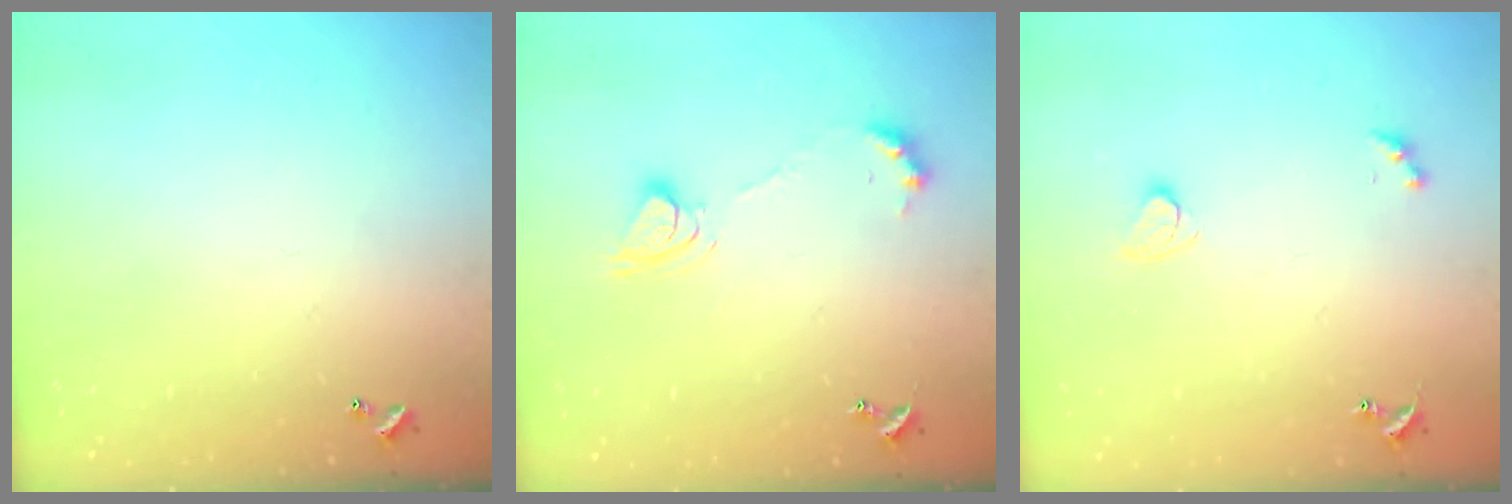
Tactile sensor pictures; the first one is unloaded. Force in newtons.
{"total": 7.8, "press": 7.7, "slide": 0.9}
{"total": 2.1, "press": 2.1, "slide": 0.4}